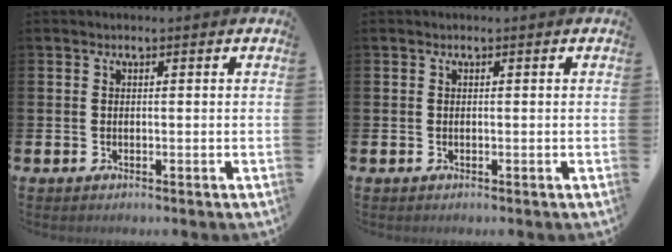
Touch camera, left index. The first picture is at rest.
{"total": 0.0}